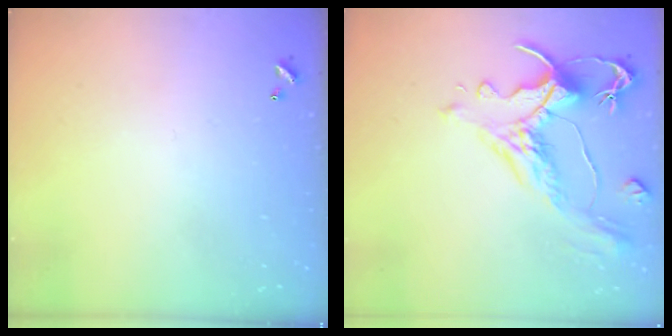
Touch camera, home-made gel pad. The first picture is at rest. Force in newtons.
{"total": 1.5, "press": 0.2, "slide": 1.5}